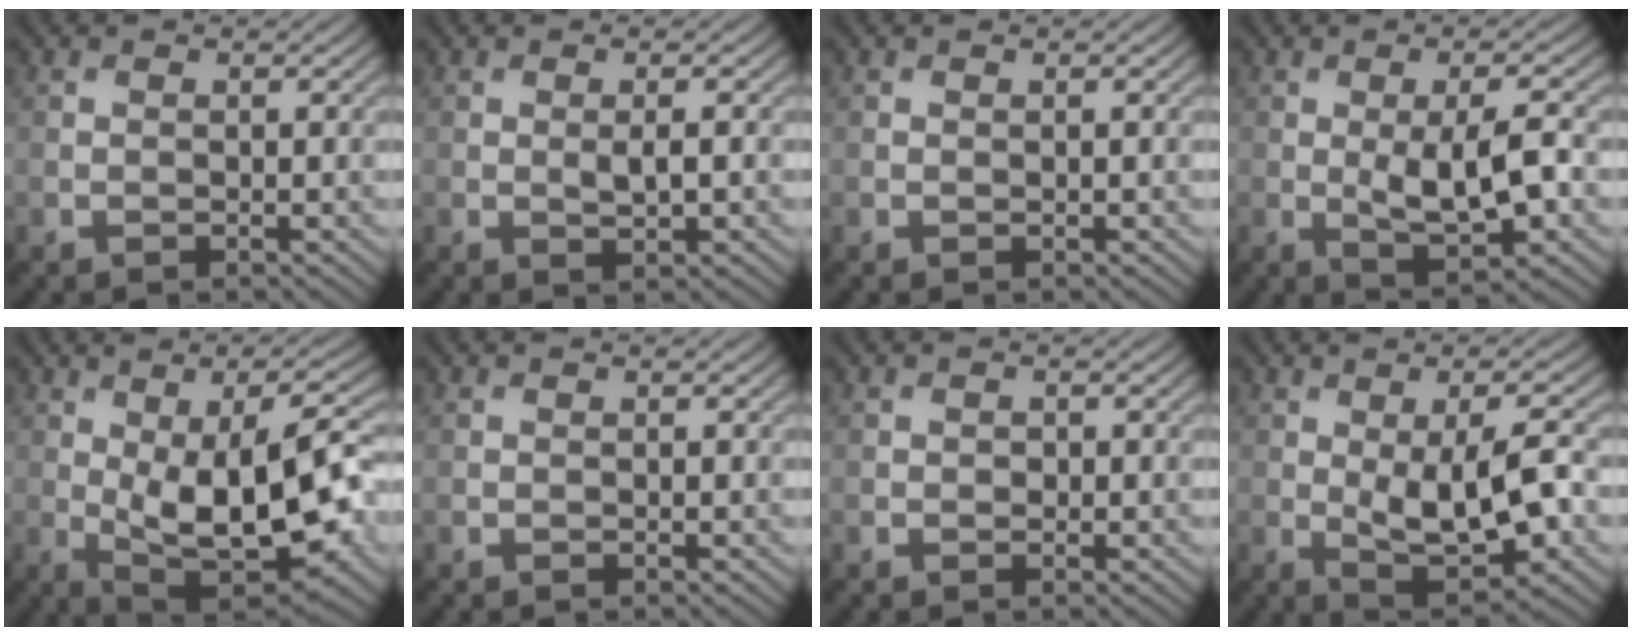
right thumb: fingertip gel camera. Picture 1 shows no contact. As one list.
[{"total": 1.9, "force": [0.1, 0.6, 1.8], "torque": [-0.038, -0.004, 0.002]}, {"total": 0.0}, {"total": 7.5, "force": [-0.6, 2.5, 7.0], "torque": [-0.122, -0.005, -0.007]}, {"total": 15.9, "force": [-1.5, 6.9, 14.3], "torque": [-0.229, -0.008, -0.011]}, {"total": 0.0}, {"total": 0.6, "force": [-0.1, 0.5, 0.3], "torque": [-0.001, -0.005, -0.004]}, {"total": 9.8, "force": [-0.8, 3.9, 9.0], "torque": [-0.161, -0.007, -0.009]}]